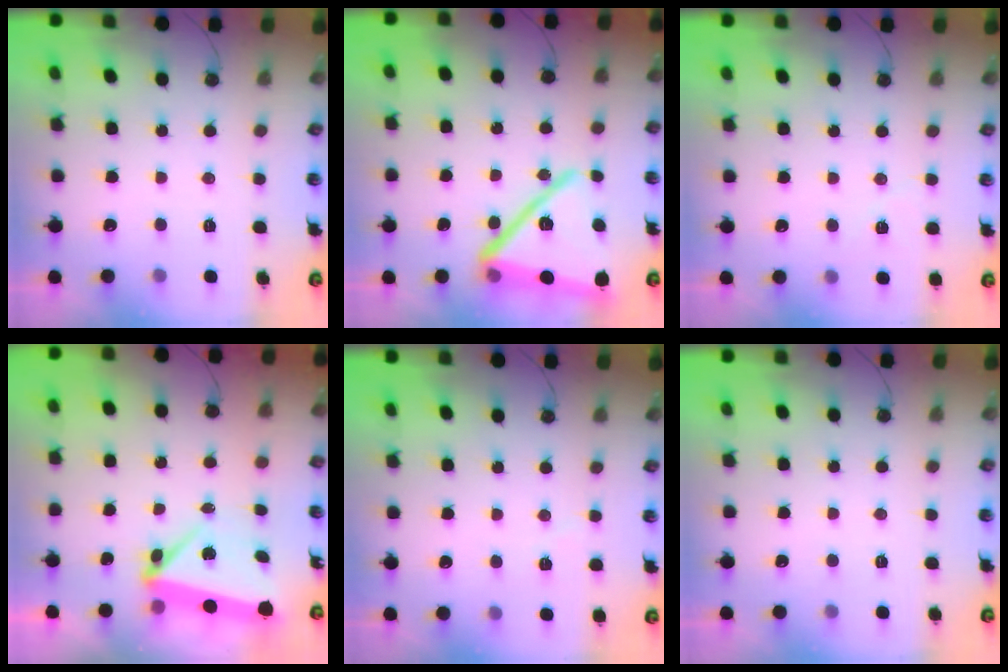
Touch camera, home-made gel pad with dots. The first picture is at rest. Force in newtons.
{"total": 24.2, "press": 23.7, "slide": 4.9}
{"total": 4.9, "press": 4.7, "slide": 1.1}
{"total": 9.3, "press": 4.9, "slide": 7.9}
{"total": 3.8, "press": 3.7, "slide": 0.8}
{"total": 0.0}